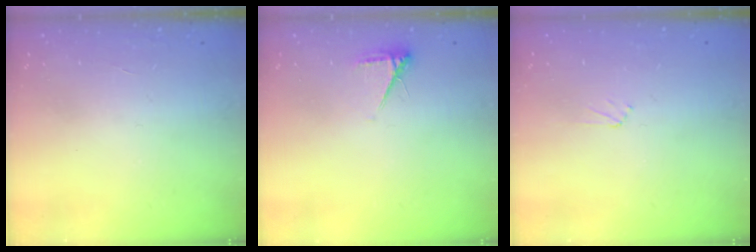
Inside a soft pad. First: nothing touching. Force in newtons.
{"total": 4.0, "press": 3.9, "slide": 0.5}
{"total": 2.7, "press": 2.6, "slide": 0.4}